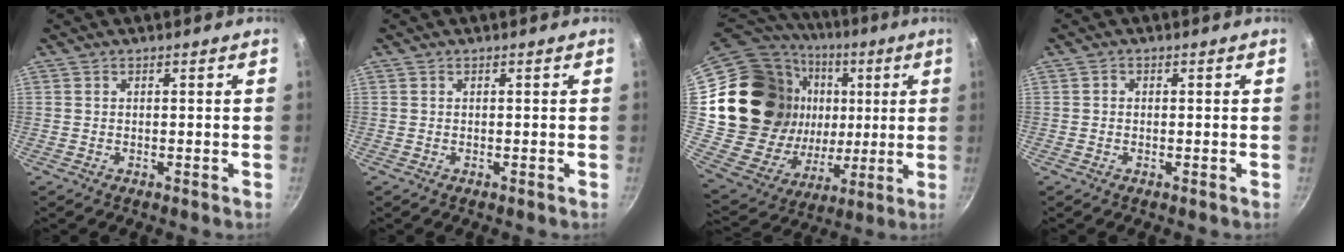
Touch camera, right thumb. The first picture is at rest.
{"total": 0.0}
{"total": 28.2, "force": [5.3, 23.2, 15.3], "torque": [-0.257, 0.014, 0.112]}
{"total": 0.7, "force": [0.0, 0.7, 0.3], "torque": [-0.005, 0.004, -0.001]}